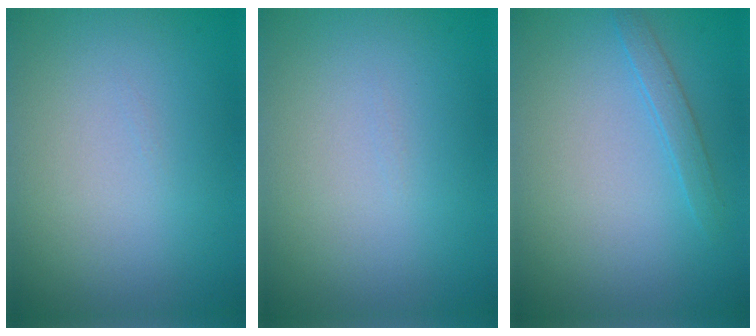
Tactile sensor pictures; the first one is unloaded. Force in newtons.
{"total": 0.0}
{"total": 1.3, "press": 1.3, "slide": 0.1}